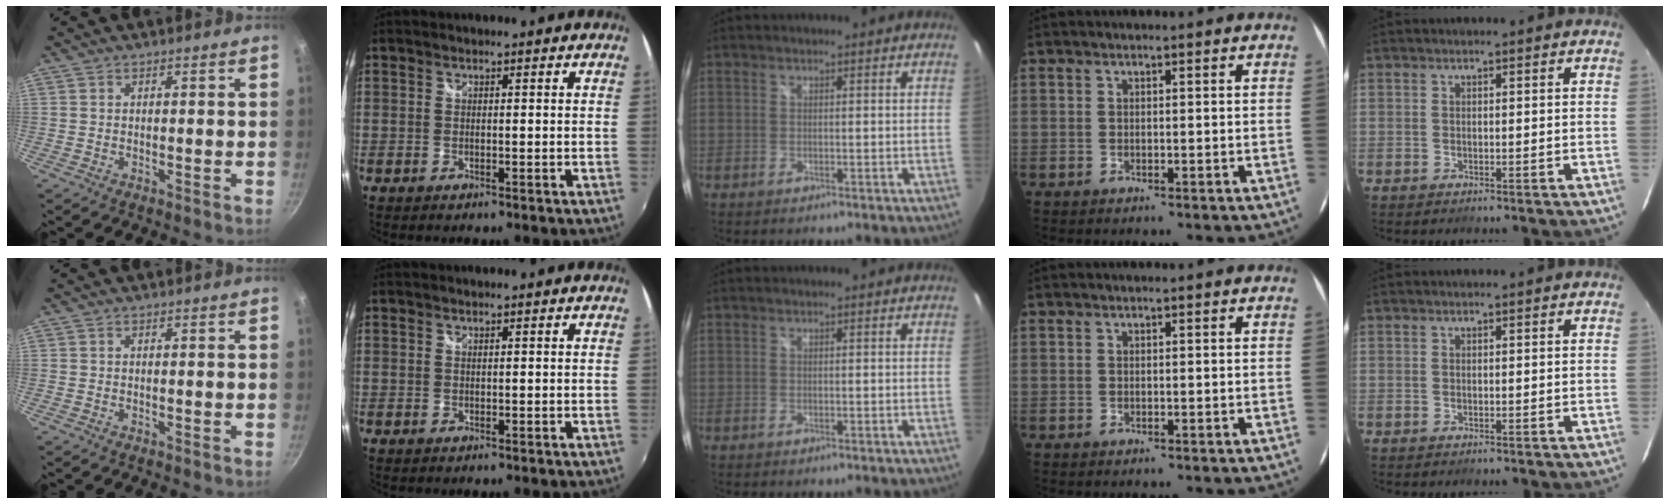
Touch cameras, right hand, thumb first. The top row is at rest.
{}